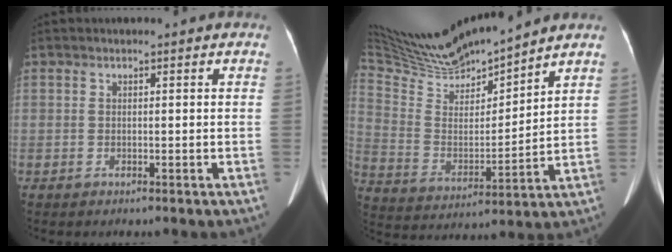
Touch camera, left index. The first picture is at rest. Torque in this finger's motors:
{"motor_torque": [-0.73, -1.41, -0.01, 0.00]}